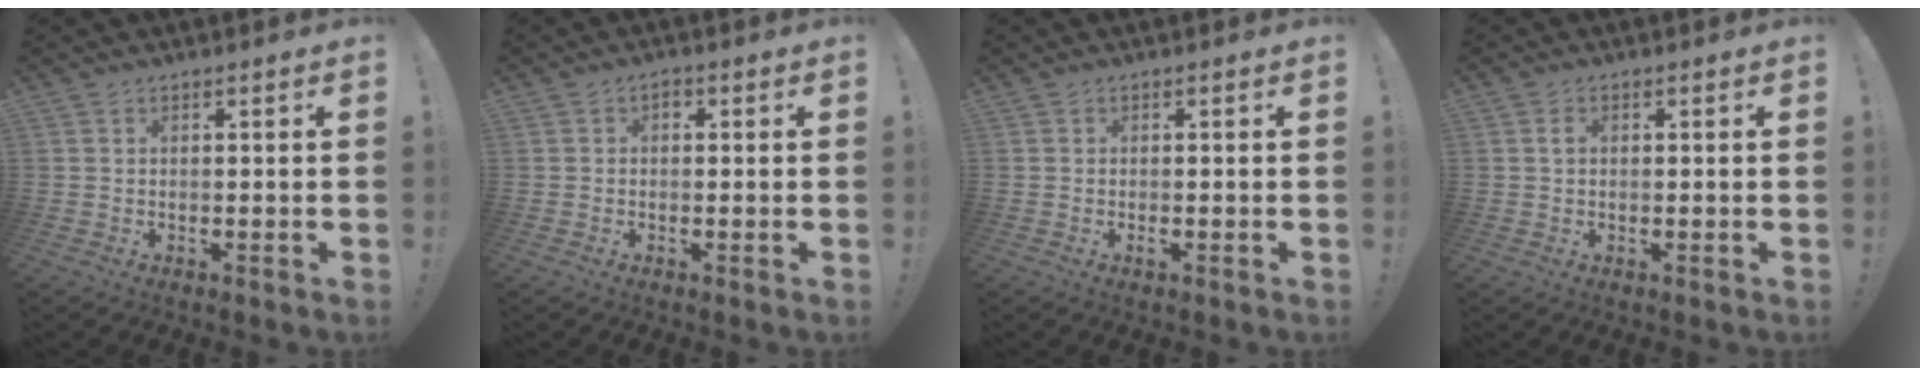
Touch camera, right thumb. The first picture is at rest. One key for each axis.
{"total": 1.4, "fx": -0.3, "fy": 1.1, "fz": 0.8, "tx": -0.014, "ty": 0.007, "tz": -0.007}
{"total": 0.6, "fx": -0.4, "fy": 0.0, "fz": 0.4, "tx": -0.012, "ty": 0.000, "tz": -0.007}
{"total": 1.4, "fx": 0.3, "fy": 0.8, "fz": 1.2, "tx": -0.025, "ty": 0.006, "tz": 0.004}